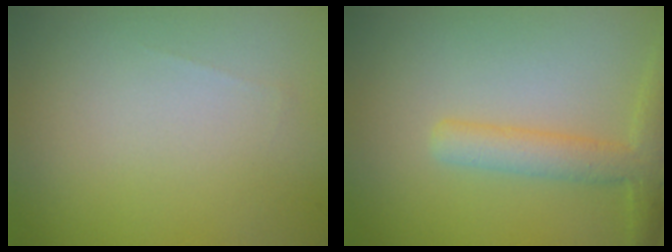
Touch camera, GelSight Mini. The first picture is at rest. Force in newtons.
{"total": 3.5, "press": 3.5, "slide": 0.2}